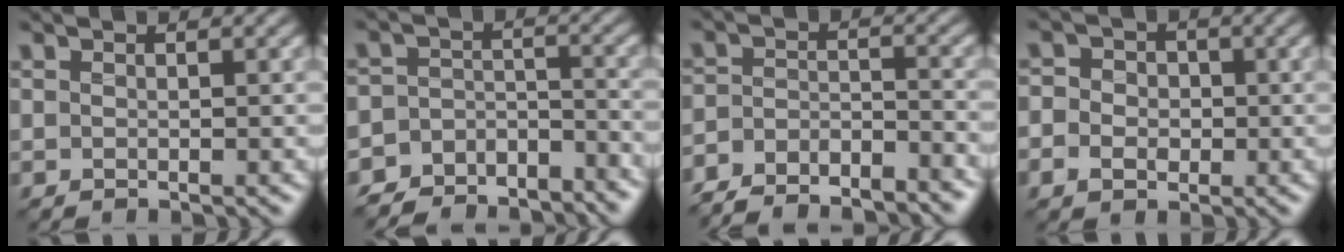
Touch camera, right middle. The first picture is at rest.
{"total": 8.1, "force": [-7.3, 3.4, 0.6], "torque": [-0.005, 0.000, -0.108]}
{"total": 6.2, "force": [-5.8, 1.5, 1.8], "torque": [-0.037, -0.010, -0.103]}
{"total": 3.8, "force": [-0.6, 3.4, 1.6], "torque": [-0.010, 0.008, -0.030]}